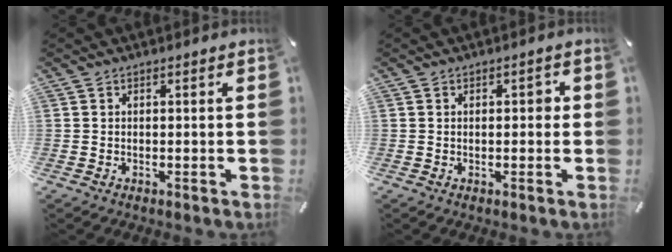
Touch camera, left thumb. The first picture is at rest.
{"total": 1.7, "force": [0.2, 0.9, 1.5], "torque": [-0.012, 0.002, -0.003]}